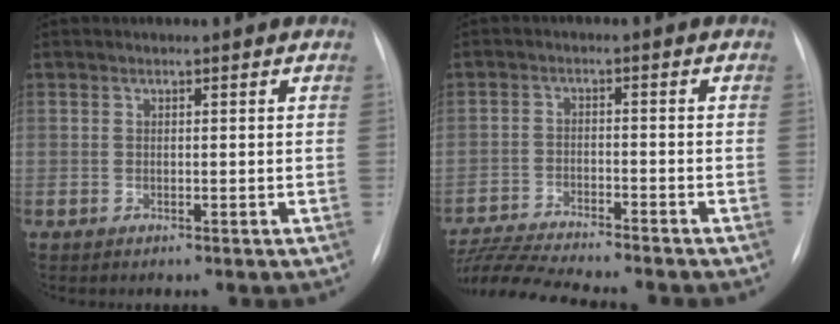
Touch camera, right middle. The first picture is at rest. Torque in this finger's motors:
{"motor_torque": [0.25, -0.43, 0.10, 0.04]}